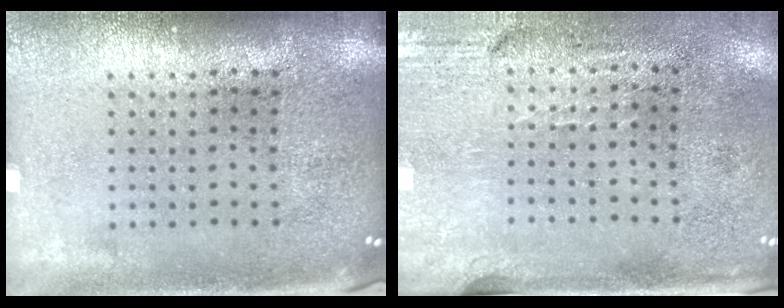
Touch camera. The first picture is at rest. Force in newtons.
{"total": 2.9, "press": 2.5, "slide": 1.5}